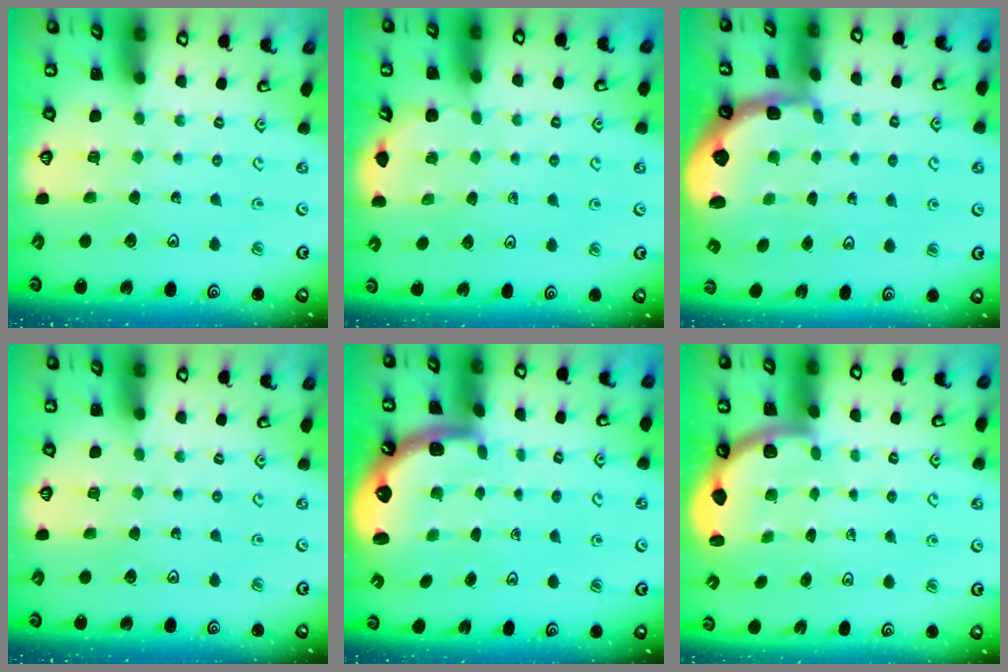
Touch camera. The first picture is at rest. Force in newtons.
{"total": 2.2, "press": 2.0, "slide": 1.1}
{"total": 2.4, "press": 1.7, "slide": 1.7}
{"total": 0.0}
{"total": 1.6, "press": 1.5, "slide": 0.6}
{"total": 2.6, "press": 2.5, "slide": 0.6}